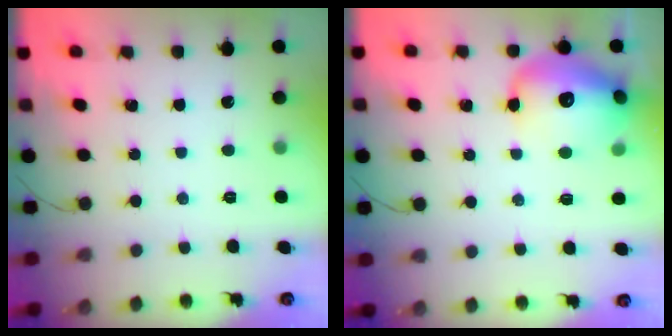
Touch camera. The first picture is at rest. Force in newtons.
{"total": 17.8, "press": 17.6, "slide": 2.4}